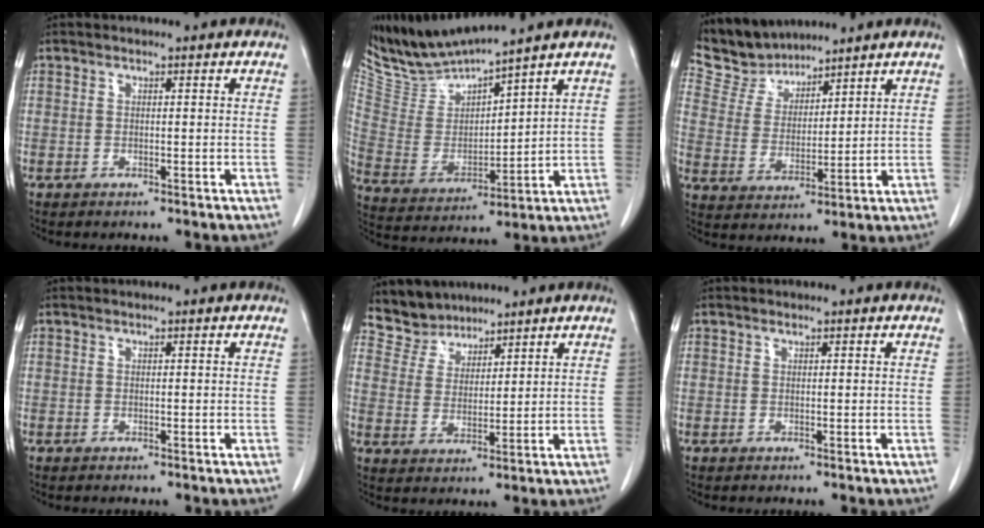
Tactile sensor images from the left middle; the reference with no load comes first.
{"total": 10.2, "force": [10.0, -0.9, 2.0], "torque": [-0.061, -0.006, 0.218]}
{"total": 7.5, "force": [7.3, 1.7, -0.1], "torque": [-0.012, 0.012, 0.158]}
{"total": 0.0}
{"total": 5.8, "force": [5.4, 2.3, -0.3], "torque": [0.002, 0.007, 0.113]}
{"total": 0.0}